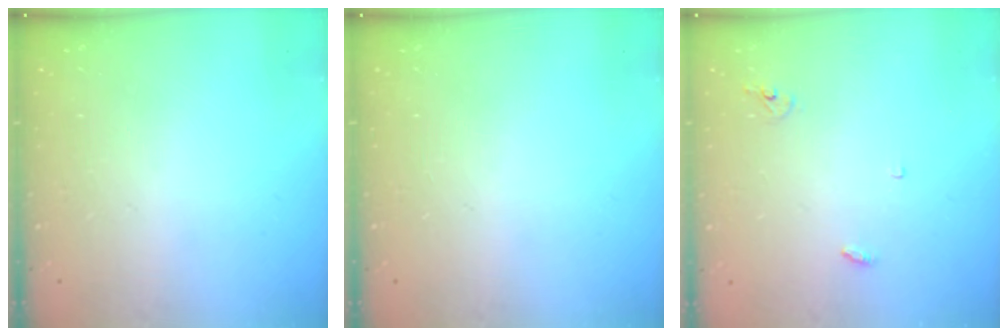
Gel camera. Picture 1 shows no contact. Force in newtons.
{"total": 0.0}
{"total": 2.9, "press": 2.9, "slide": 0.2}